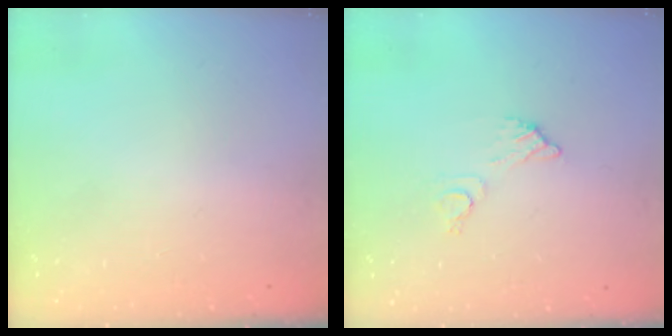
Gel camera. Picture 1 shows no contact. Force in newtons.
{"total": 5.0, "press": 5.0, "slide": 0.3}